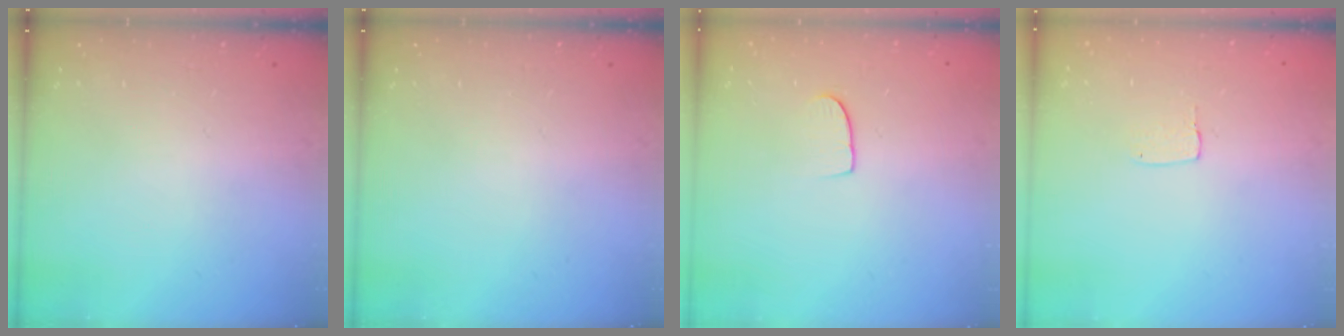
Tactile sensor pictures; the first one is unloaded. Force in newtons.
{"total": 0.0}
{"total": 6.1, "press": 6.1, "slide": 0.4}
{"total": 3.2, "press": 3.2, "slide": 0.2}